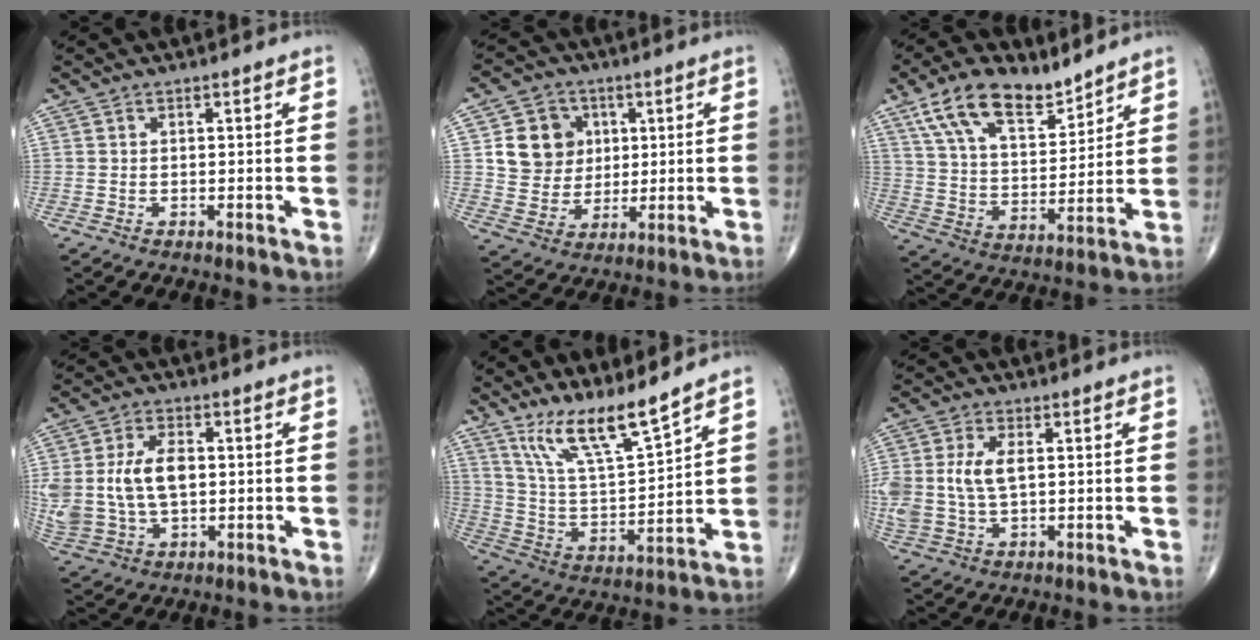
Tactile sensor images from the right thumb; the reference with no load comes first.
{"total": 10.5, "force": [2.6, 9.4, 4.0], "torque": [-0.029, -0.006, 0.050]}
{"total": 14.6, "force": [9.7, 6.8, 8.4], "torque": [-0.128, -0.044, 0.184]}
{"total": 13.7, "force": [0.9, 8.6, 10.6], "torque": [-0.218, 0.006, 0.027]}
{"total": 12.2, "force": [9.8, 1.3, 7.2], "torque": [-0.128, -0.066, 0.194]}
{"total": 9.3, "force": [0.9, 5.3, 7.6], "torque": [-0.177, 0.005, 0.023]}